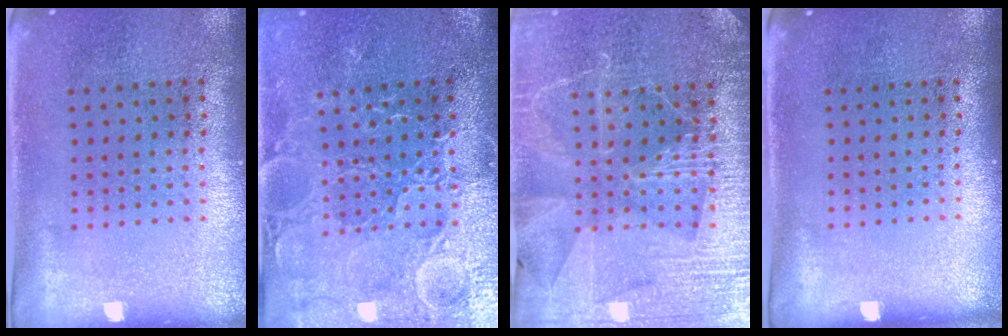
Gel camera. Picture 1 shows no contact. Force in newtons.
{"total": 3.7, "press": 3.6, "slide": 0.7}
{"total": 4.2, "press": 3.9, "slide": 1.4}
{"total": 0.0}